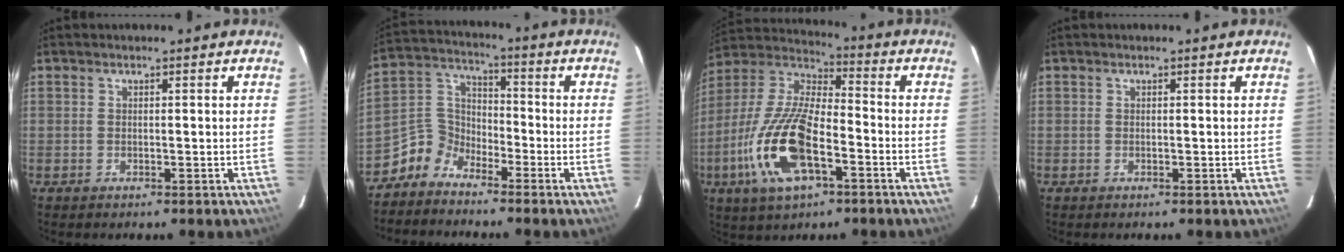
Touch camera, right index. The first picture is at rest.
{"total": 6.3, "force": [-4.8, 4.0, 0.8], "torque": [-0.023, 0.040, -0.118]}
{"total": 19.0, "force": [-7.1, 7.5, 15.9], "torque": [-0.343, -0.016, -0.141]}
{"total": 0.0}